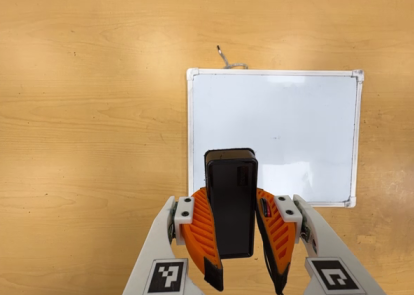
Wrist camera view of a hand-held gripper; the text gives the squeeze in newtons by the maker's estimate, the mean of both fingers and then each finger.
{"total": 8.7, "left": 8.1, "right": 9.4}